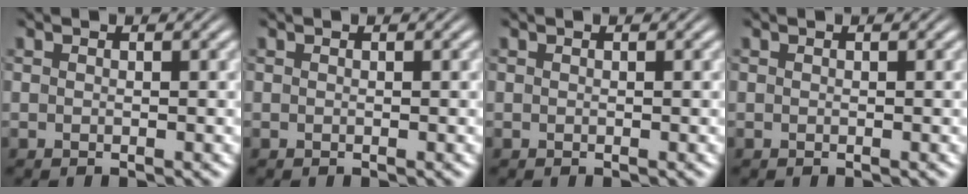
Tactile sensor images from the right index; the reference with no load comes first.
{"total": 0.0}
{"total": 0.0}
{"total": 0.0}